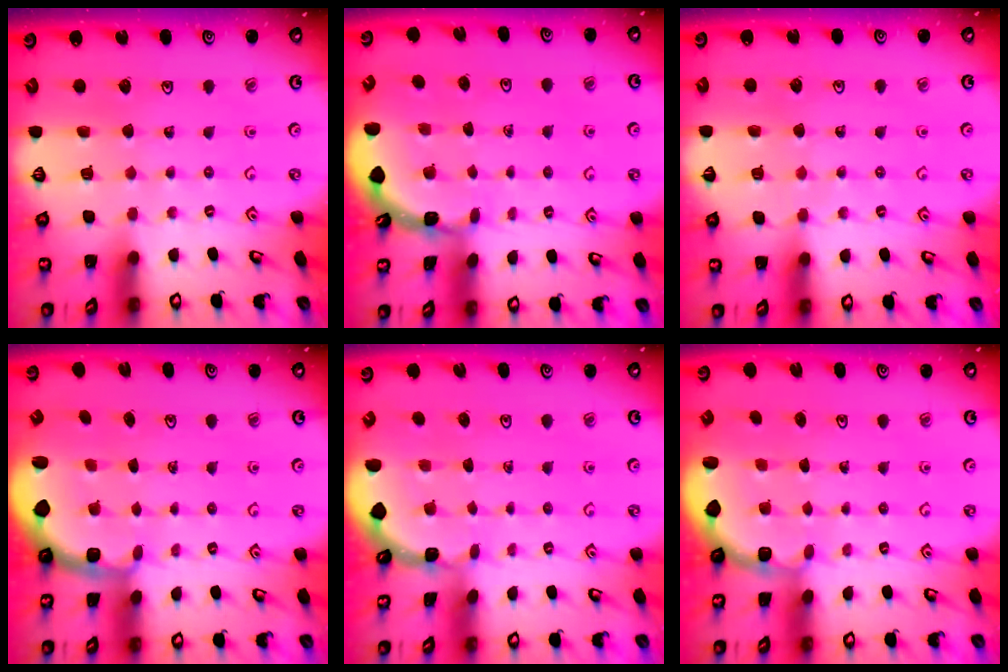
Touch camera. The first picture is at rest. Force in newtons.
{"total": 1.7, "press": 1.7, "slide": 0.1}
{"total": 5.5, "press": 5.3, "slide": 1.4}
{"total": 2.5, "press": 1.2, "slide": 2.1}
{"total": 0.7, "press": 0.7, "slide": 0.1}
{"total": 2.7, "press": 2.2, "slide": 1.5}